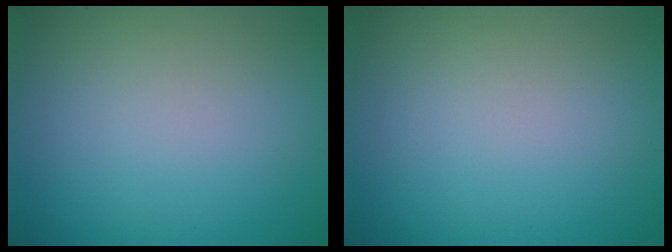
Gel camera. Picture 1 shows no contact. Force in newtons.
{"total": 0.0}